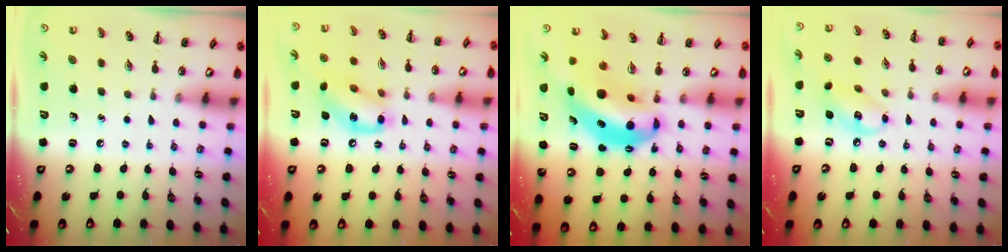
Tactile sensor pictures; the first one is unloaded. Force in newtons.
{"total": 13.5, "press": 13.3, "slide": 2.4}
{"total": 10.2, "press": 9.9, "slide": 2.4}
{"total": 8.8, "press": 8.6, "slide": 1.4}